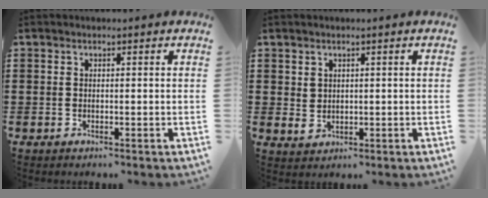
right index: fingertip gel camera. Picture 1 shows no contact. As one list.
[{"total": 1.9, "force": [1.0, 1.5, 0.6], "torque": [-0.017, 0.008, 0.019]}]